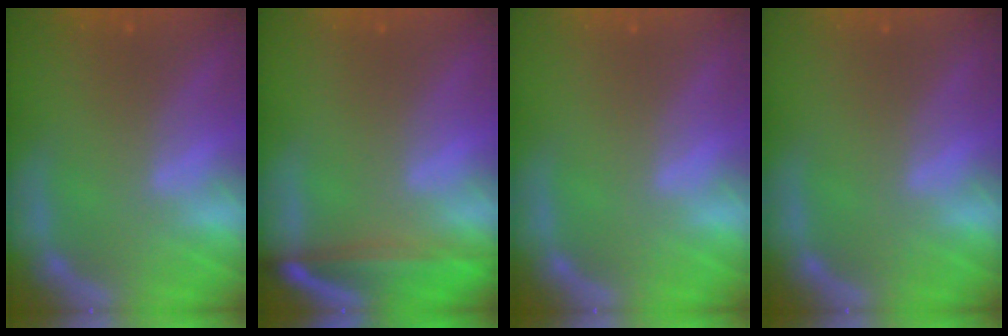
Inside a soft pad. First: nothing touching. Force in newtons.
{"total": 6.5}
{"total": 0.0}
{"total": 0.0}